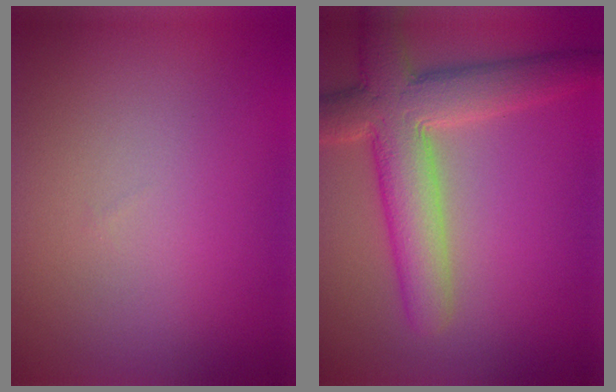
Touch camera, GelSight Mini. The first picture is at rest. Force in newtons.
{"total": 7.6, "press": 7.6, "slide": 0.6}